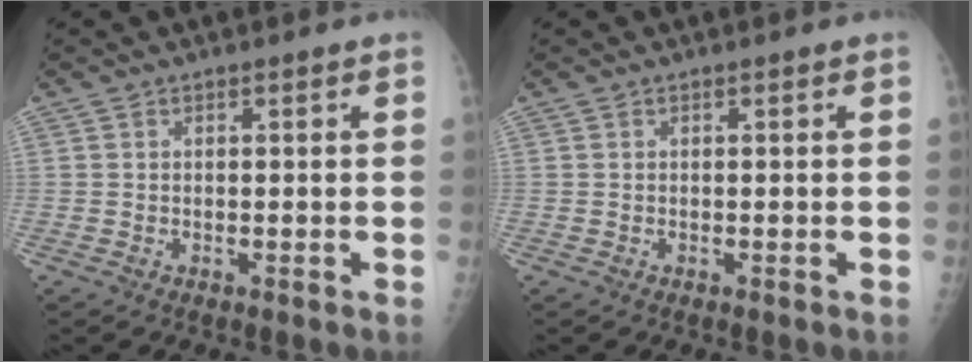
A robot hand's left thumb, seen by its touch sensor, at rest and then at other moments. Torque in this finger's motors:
{"motor_torque": [0.00, 0.00, -0.14, 0.01, 0.00]}